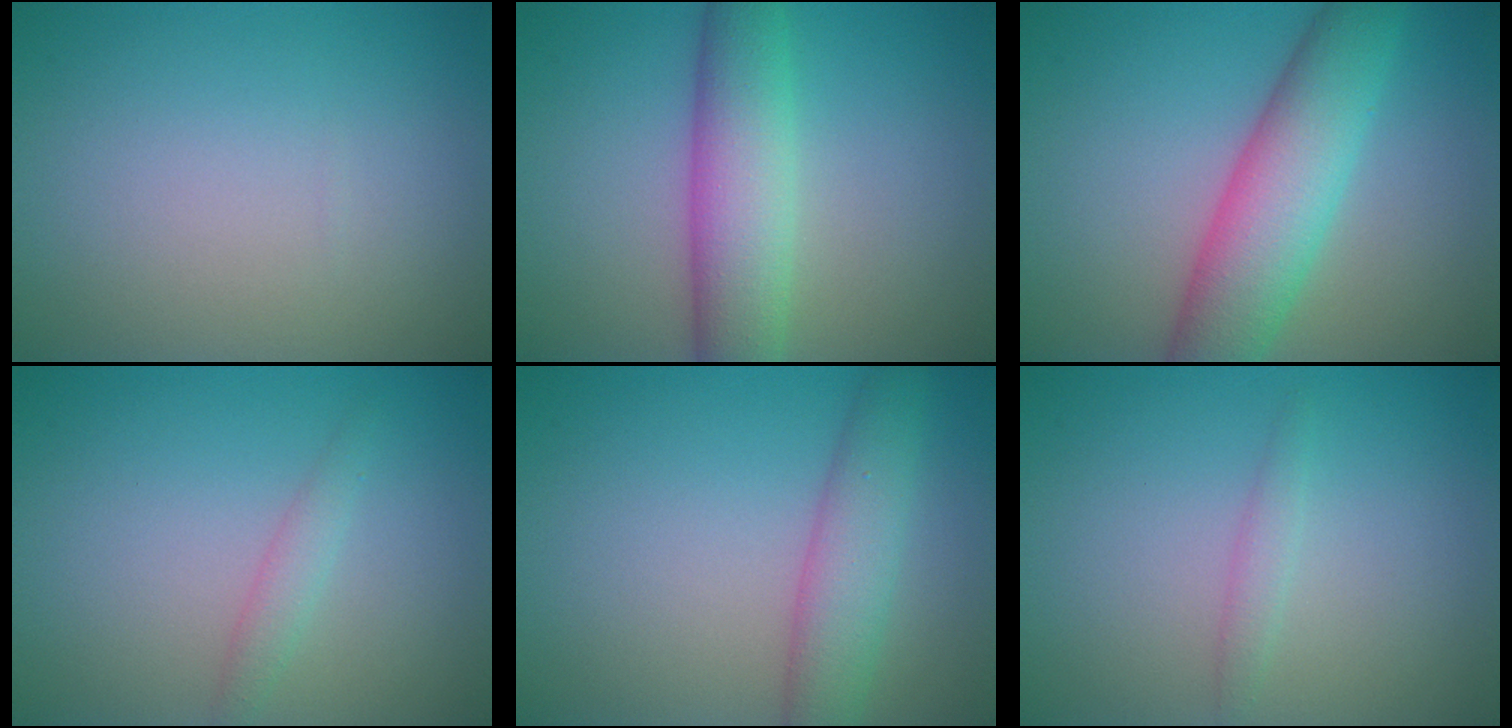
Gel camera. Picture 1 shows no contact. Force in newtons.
{"total": 6.1, "press": 6.1, "slide": 0.1}
{"total": 7.3, "press": 7.3, "slide": 0.2}
{"total": 1.4, "press": 1.4, "slide": 0.1}
{"total": 4.0, "press": 4.0, "slide": 0.2}
{"total": 1.0, "press": 1.0, "slide": 0.1}